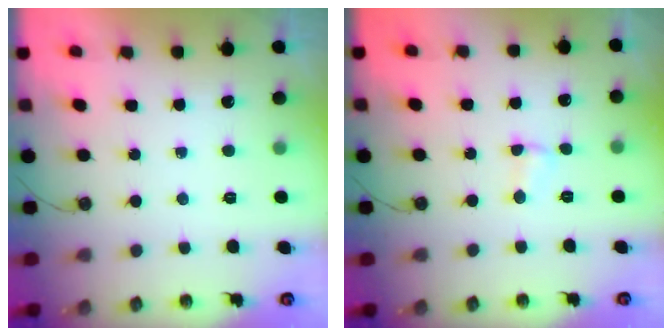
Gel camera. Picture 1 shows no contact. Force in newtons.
{"total": 2.8, "press": 2.8, "slide": 0.3}